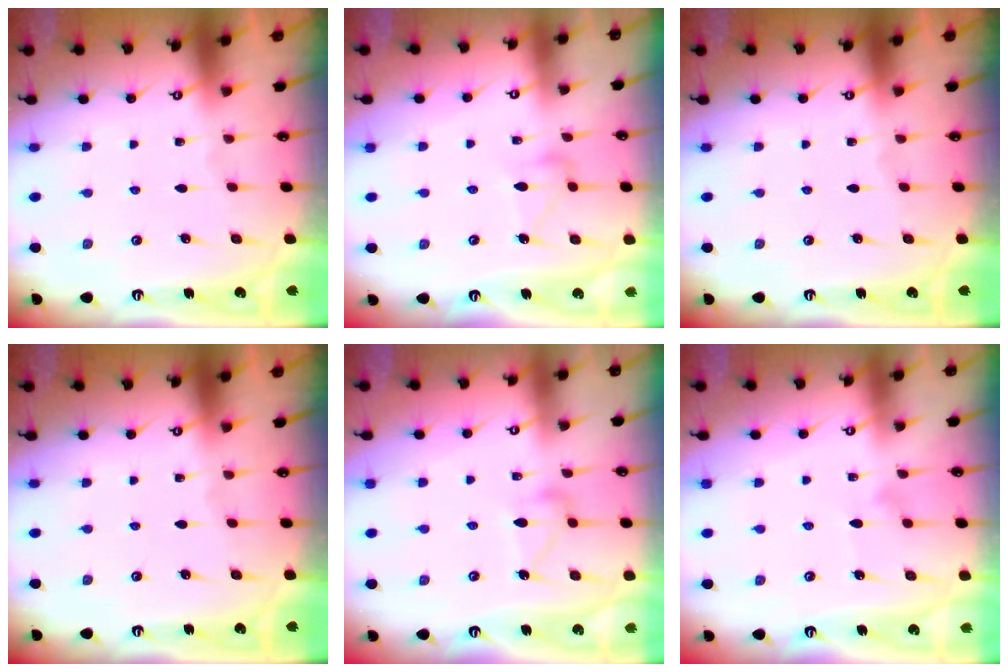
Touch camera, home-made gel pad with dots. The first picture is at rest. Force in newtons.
{"total": 7.9, "press": 7.9, "slide": 0.3}
{"total": 0.0}
{"total": 0.0}
{"total": 10.5, "press": 10.5, "slide": 0.4}
{"total": 6.1, "press": 6.1, "slide": 0.4}